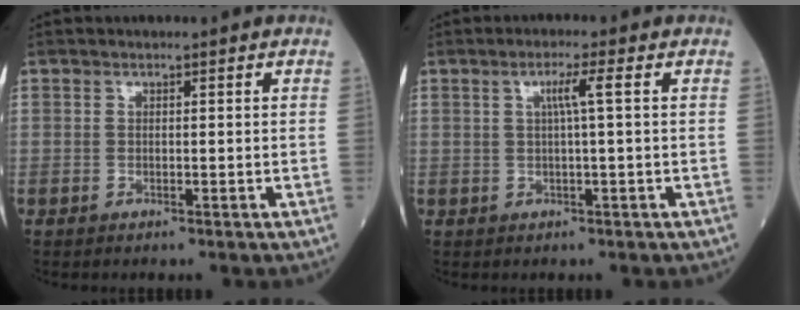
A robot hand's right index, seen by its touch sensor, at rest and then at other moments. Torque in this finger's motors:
{"motor_torque": [0.35, 0.01, 0.21, 0.06]}